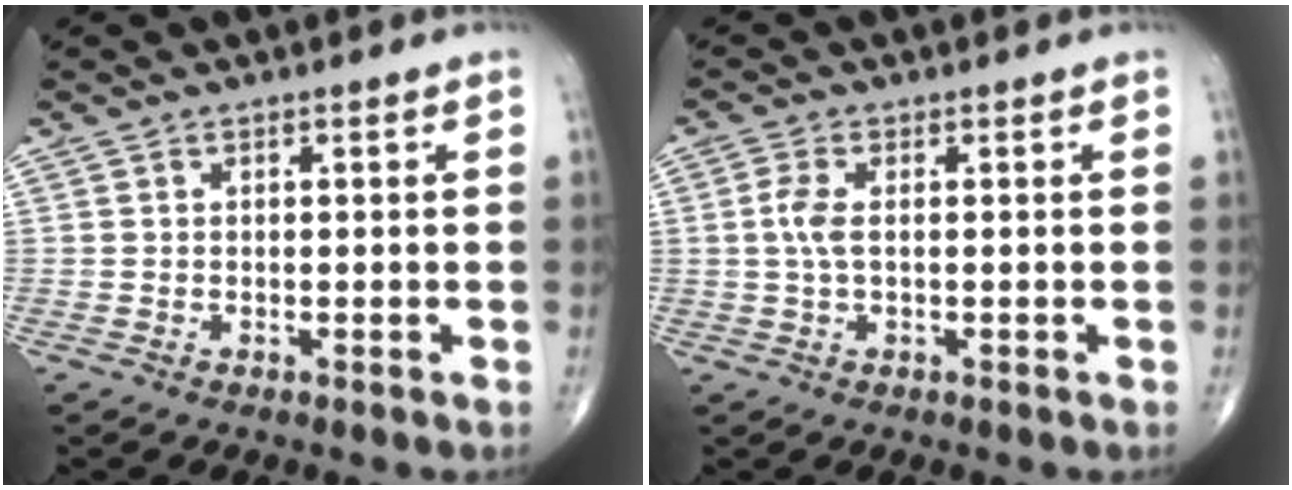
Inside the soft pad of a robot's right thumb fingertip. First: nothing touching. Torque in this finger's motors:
{"motor_torque": [-0.61, 0.69, 0.59, 0.12, -0.06]}